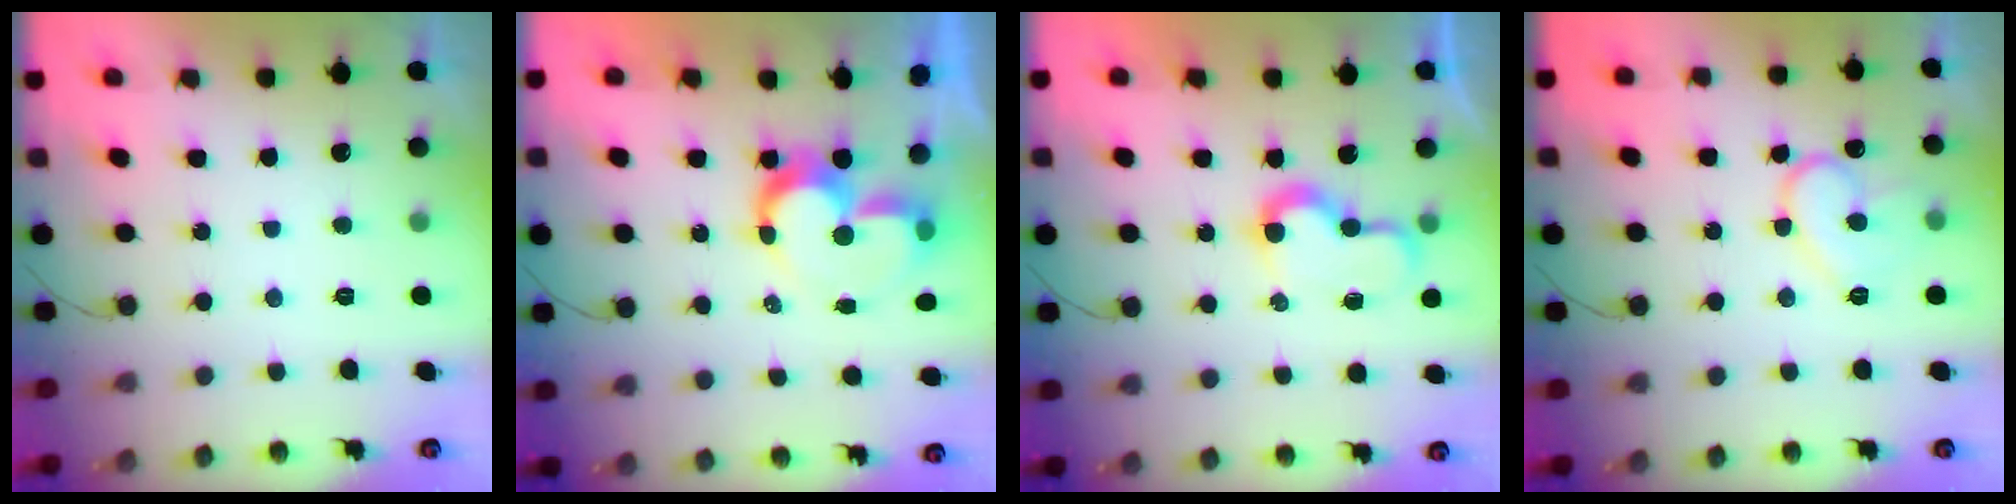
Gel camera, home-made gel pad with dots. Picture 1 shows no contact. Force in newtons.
{"total": 10.0, "press": 9.9, "slide": 0.7}
{"total": 7.6, "press": 7.6, "slide": 0.5}
{"total": 11.7, "press": 11.6, "slide": 0.9}